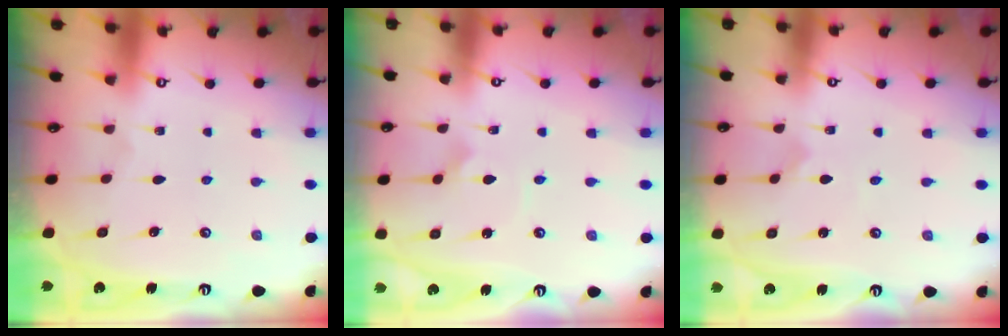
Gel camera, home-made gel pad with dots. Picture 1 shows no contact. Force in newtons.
{"total": 3.0, "press": 3.0, "slide": 0.0}
{"total": 0.0}